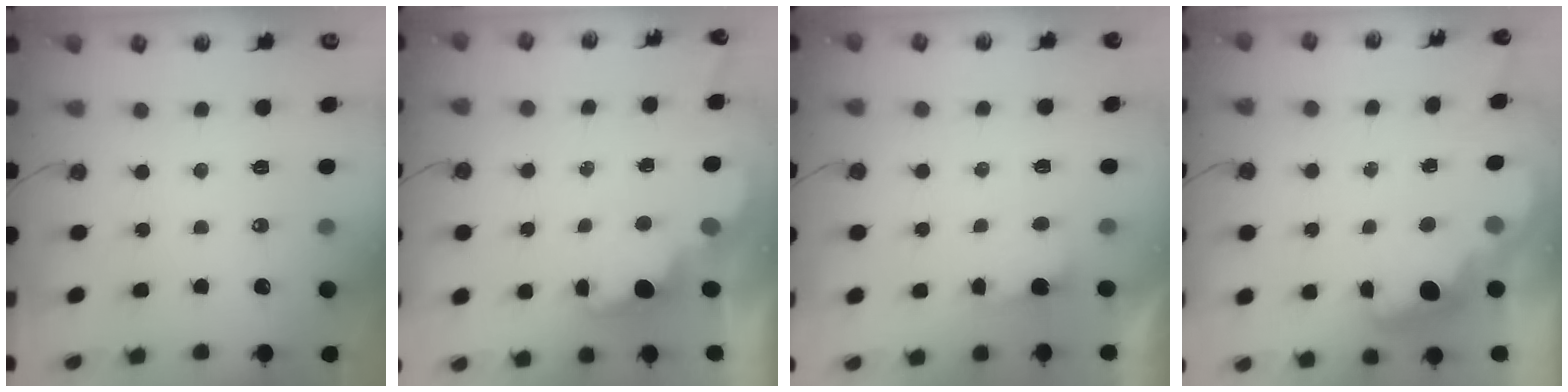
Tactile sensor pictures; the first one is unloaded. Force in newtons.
{"total": 1.9, "press": 1.7, "slide": 0.8}
{"total": 1.0, "press": 0.6, "slide": 0.8}
{"total": 2.8, "press": 2.7, "slide": 0.8}